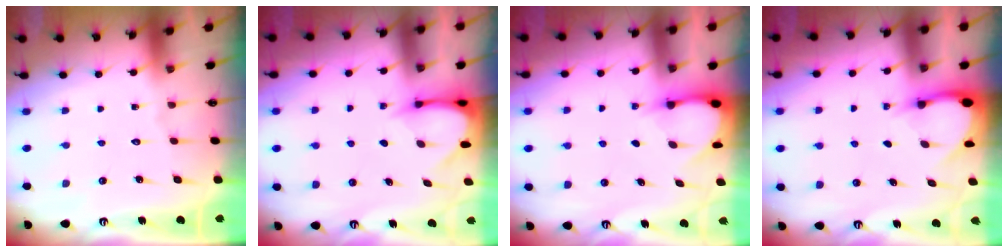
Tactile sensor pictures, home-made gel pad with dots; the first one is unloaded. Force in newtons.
{"total": 3.8, "press": 3.8, "slide": 0.2}
{"total": 3.3, "press": 3.3, "slide": 0.3}
{"total": 3.6, "press": 3.6, "slide": 0.2}